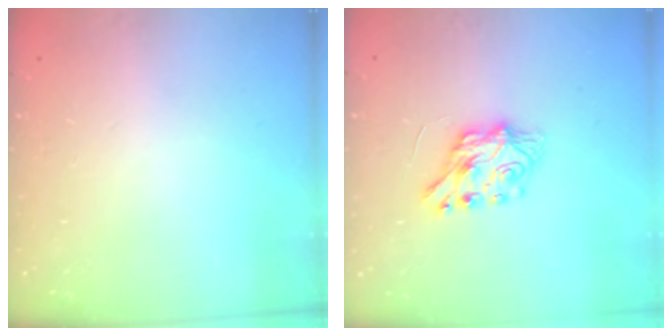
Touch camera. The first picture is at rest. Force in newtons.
{"total": 7.2, "press": 7.1, "slide": 0.4}